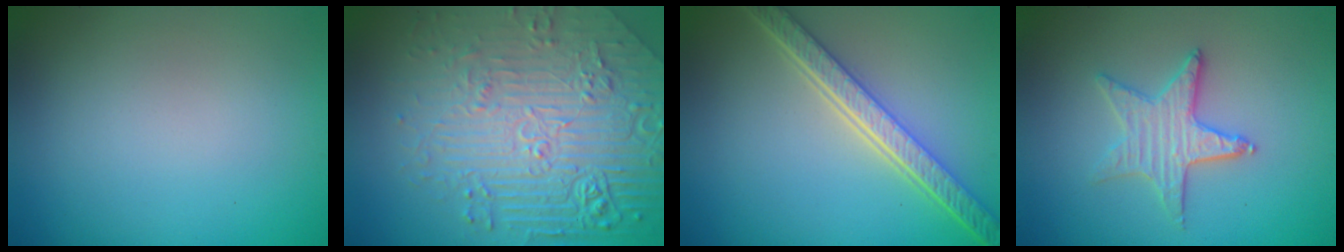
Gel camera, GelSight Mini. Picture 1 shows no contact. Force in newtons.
{"total": 8.5, "press": 6.1, "slide": 5.9}
{"total": 5.3, "press": 4.1, "slide": 3.4}
{"total": 2.9, "press": 2.8, "slide": 0.8}